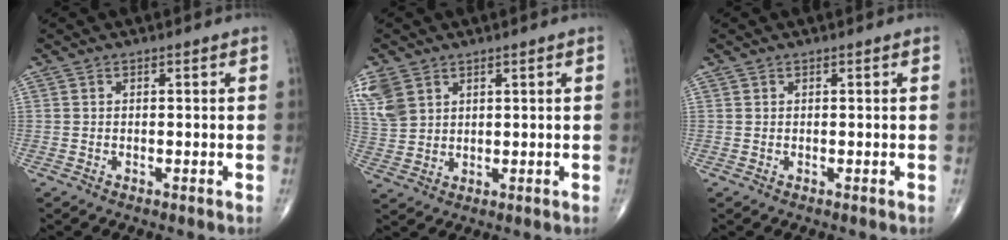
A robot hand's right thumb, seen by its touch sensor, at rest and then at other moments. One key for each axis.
{"total": 7.2, "fx": 3.8, "fy": 5.0, "fz": 3.6, "tx": -0.077, "ty": -0.004, "tz": 0.090}
{"total": 0.0}